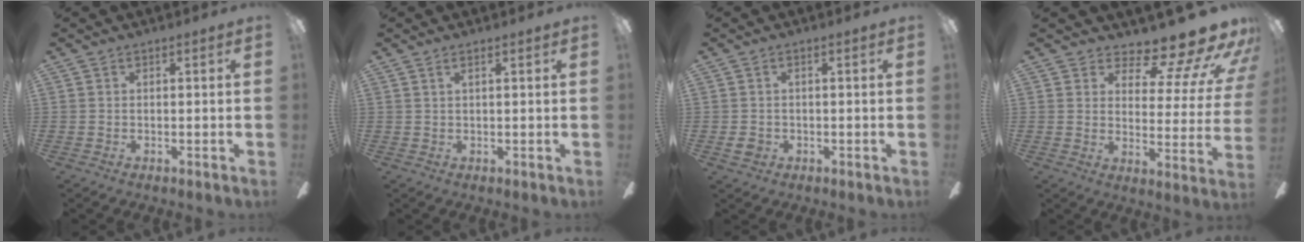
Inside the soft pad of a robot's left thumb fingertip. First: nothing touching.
{"total": 1.4, "force": [0.8, 0.1, 1.1], "torque": [-0.025, 0.001, 0.014]}
{"total": 2.3, "force": [-0.6, 1.7, 1.4], "torque": [-0.031, 0.001, -0.014]}
{"total": 14.1, "force": [11.1, 4.5, 7.5], "torque": [-0.104, -0.094, 0.184]}